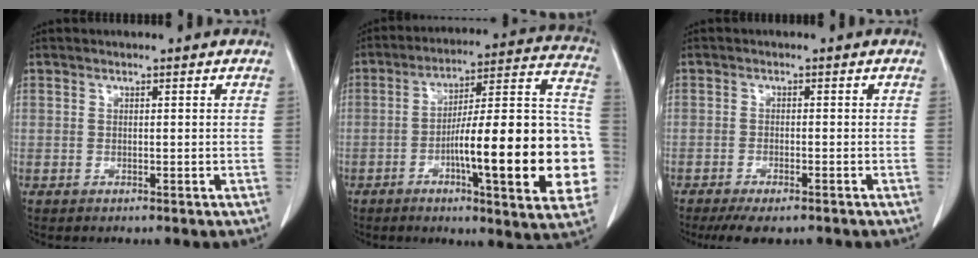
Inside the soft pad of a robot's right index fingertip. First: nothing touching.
{"total": 24.5, "force": [-5.7, 3.3, 23.6], "torque": [-0.259, 0.023, -0.075]}
{"total": 5.6, "force": [-4.4, 1.5, 3.2], "torque": [-0.046, -0.009, -0.066]}